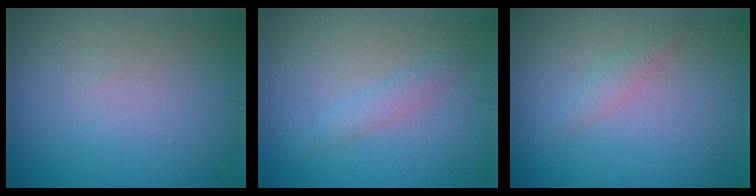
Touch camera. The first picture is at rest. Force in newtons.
{"total": 1.3, "press": 1.3, "slide": 0.0}
{"total": 1.3, "press": 1.3, "slide": 0.1}